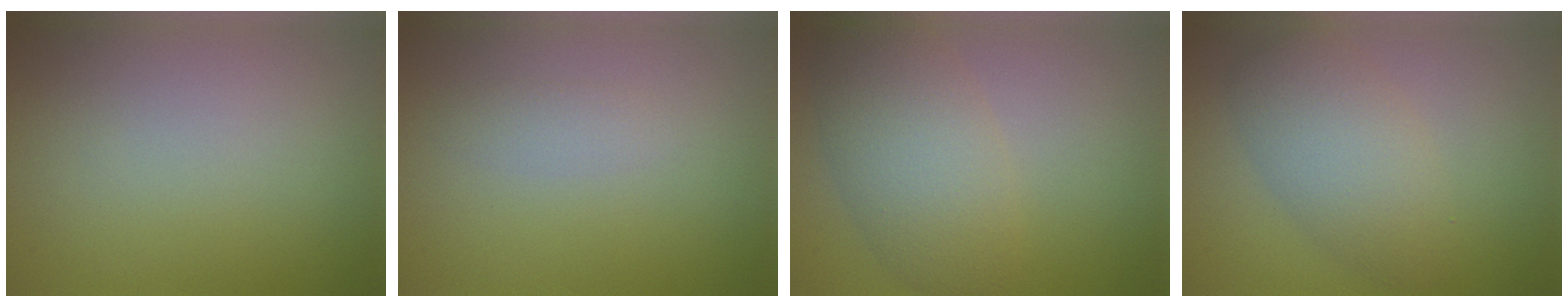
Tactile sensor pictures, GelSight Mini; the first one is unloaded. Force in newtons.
{"total": 1.1, "press": 1.1, "slide": 0.1}
{"total": 5.6, "press": 5.6, "slide": 0.2}
{"total": 4.5, "press": 4.5, "slide": 0.1}